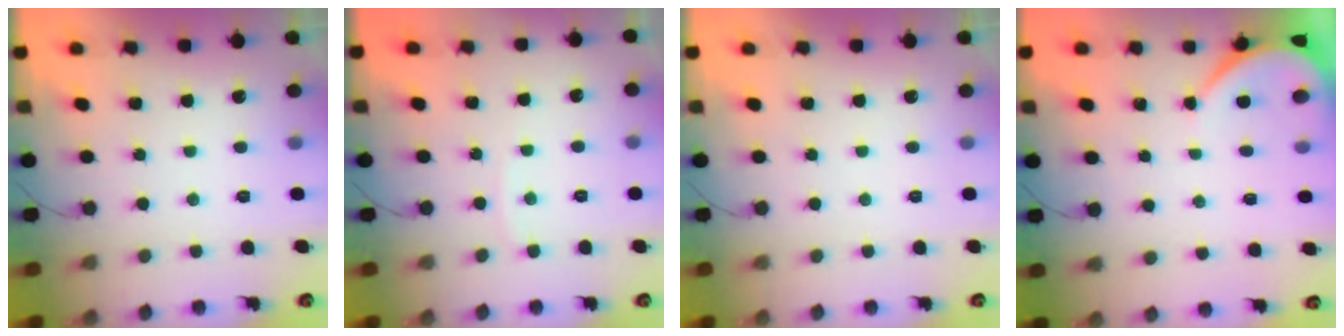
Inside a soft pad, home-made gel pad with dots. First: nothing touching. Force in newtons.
{"total": 3.4, "press": 3.4, "slide": 0.1}
{"total": 0.0}
{"total": 3.9, "press": 3.8, "slide": 0.5}